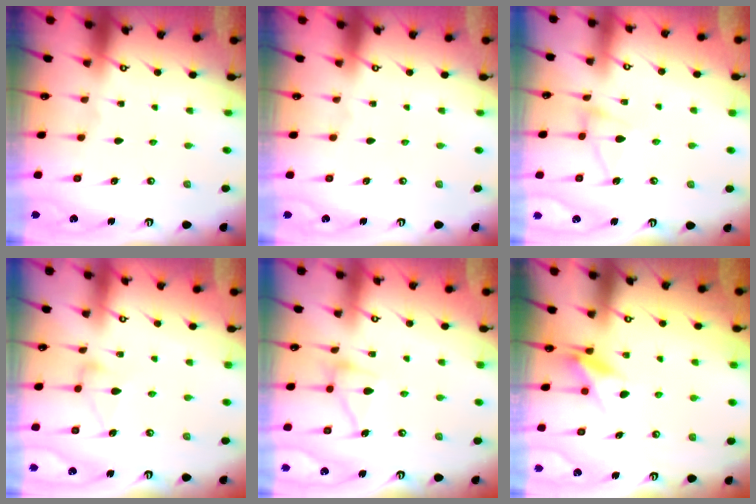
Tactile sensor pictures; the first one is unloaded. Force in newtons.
{"total": 0.0}
{"total": 8.2, "press": 8.1, "slide": 0.6}
{"total": 7.6, "press": 7.6, "slide": 0.2}
{"total": 12.3, "press": 12.3, "slide": 0.7}
{"total": 8.0, "press": 8.0, "slide": 0.5}